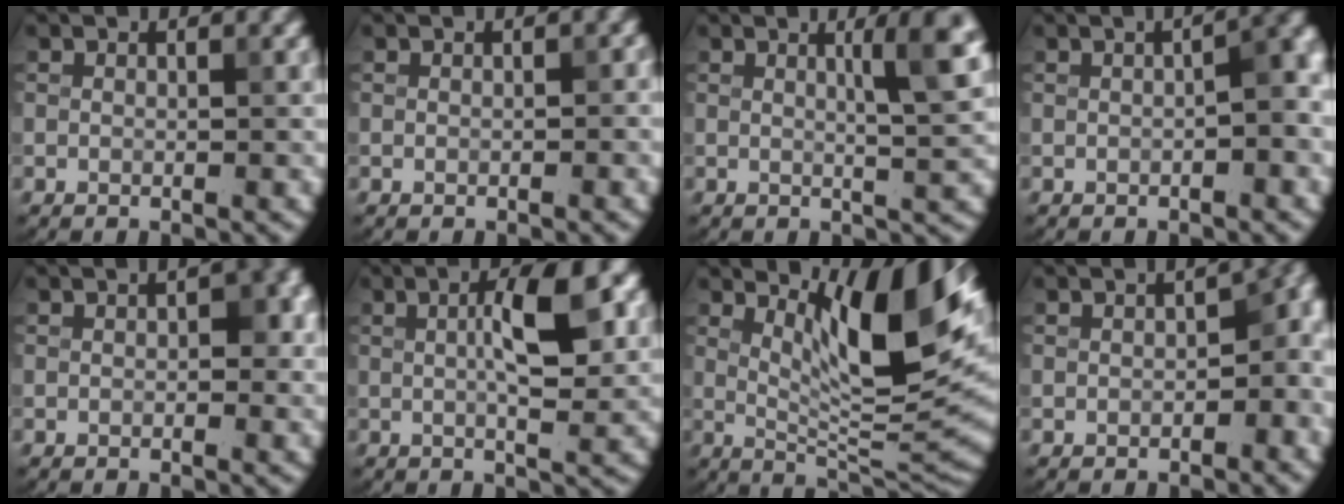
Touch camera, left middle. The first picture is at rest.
{"total": 0.8, "force": [0.0, 0.6, 0.5], "torque": [-0.003, 0.003, 0.001]}
{"total": 3.7, "force": [1.3, 0.4, 3.5], "torque": [-0.049, 0.003, 0.022]}
{"total": 5.1, "force": [0.3, 2.5, 4.5], "torque": [-0.040, 0.018, 0.007]}
{"total": 3.1, "force": [0.3, 1.8, 2.4], "torque": [-0.027, 0.003, 0.003]}
{"total": 5.7, "force": [1.2, 1.7, 5.3], "torque": [-0.083, 0.008, 0.021]}
{"total": 9.5, "force": [3.8, 2.2, 8.4], "torque": [-0.134, -0.010, 0.076]}
{"total": 9.5, "force": [-0.2, 5.8, 7.5], "torque": [-0.053, 0.000, 0.003]}